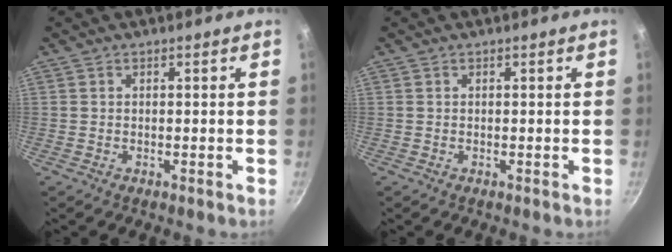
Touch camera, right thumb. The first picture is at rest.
{"total": 0.0}